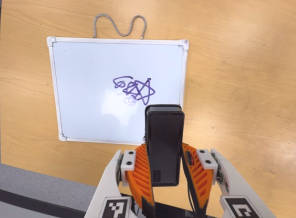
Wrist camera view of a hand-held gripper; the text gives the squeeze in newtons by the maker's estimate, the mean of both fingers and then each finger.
{"total": 4.6, "left": 3.4, "right": 5.9}